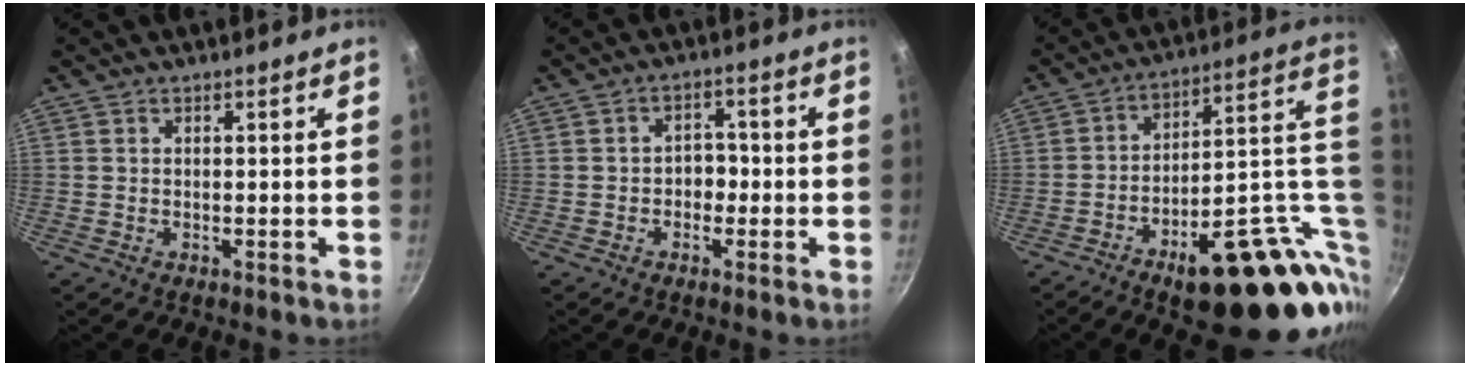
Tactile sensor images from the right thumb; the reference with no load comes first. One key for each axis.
{"total": 3.7, "fx": -0.9, "fy": 2.8, "fz": 2.1, "tx": -0.009, "ty": 0.016, "tz": -0.023}
{"total": 28.1, "fx": -9.5, "fy": 10.1, "fz": 24.4, "tx": -0.241, "ty": 0.066, "tz": -0.126}